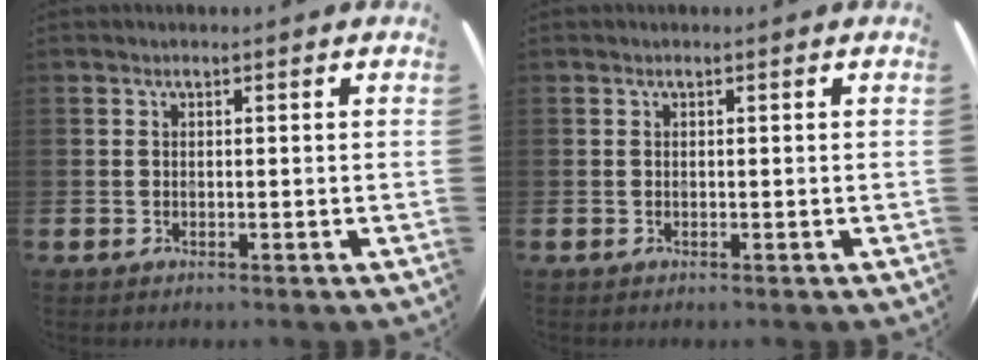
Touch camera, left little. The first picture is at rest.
{"total": 0.0}